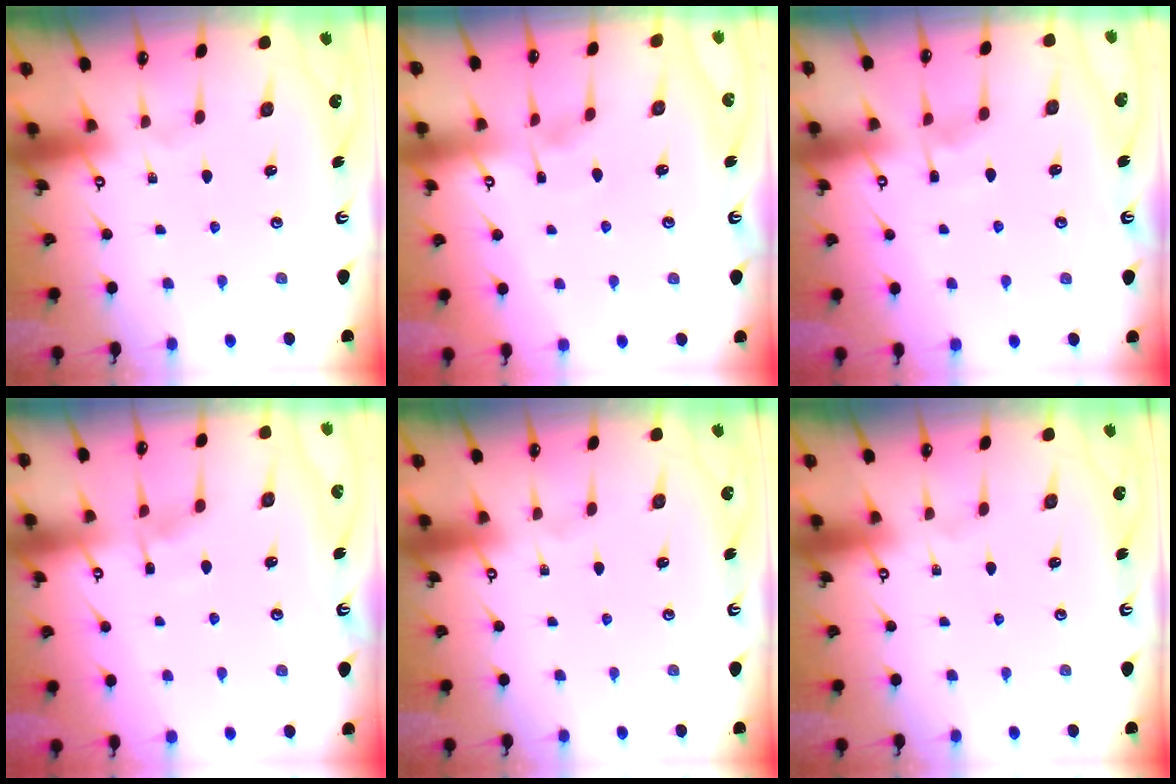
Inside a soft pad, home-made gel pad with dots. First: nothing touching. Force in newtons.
{"total": 3.0, "press": 3.0, "slide": 0.4}
{"total": 3.5, "press": 3.4, "slide": 0.5}
{"total": 5.3, "press": 5.3, "slide": 0.6}
{"total": 0.0}
{"total": 0.0}